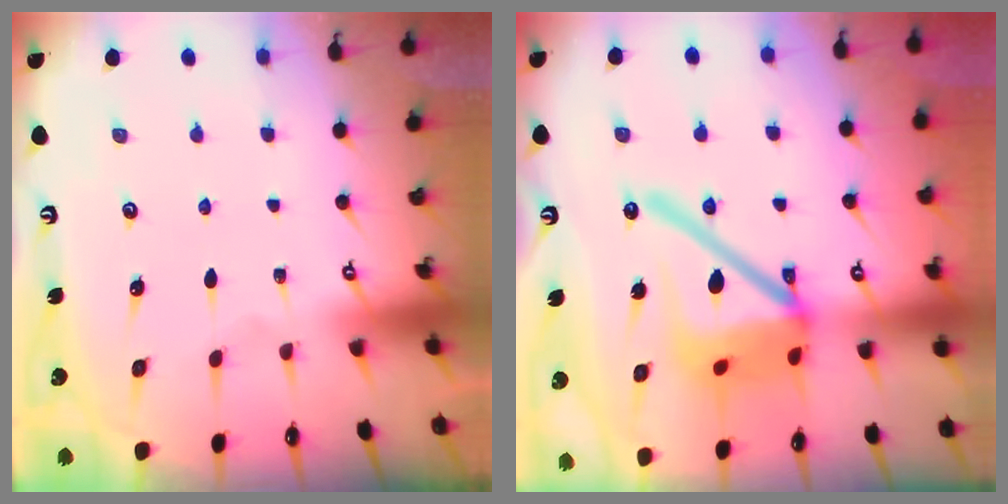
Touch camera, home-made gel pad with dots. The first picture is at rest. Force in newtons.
{"total": 19.7, "press": 19.5, "slide": 2.7}